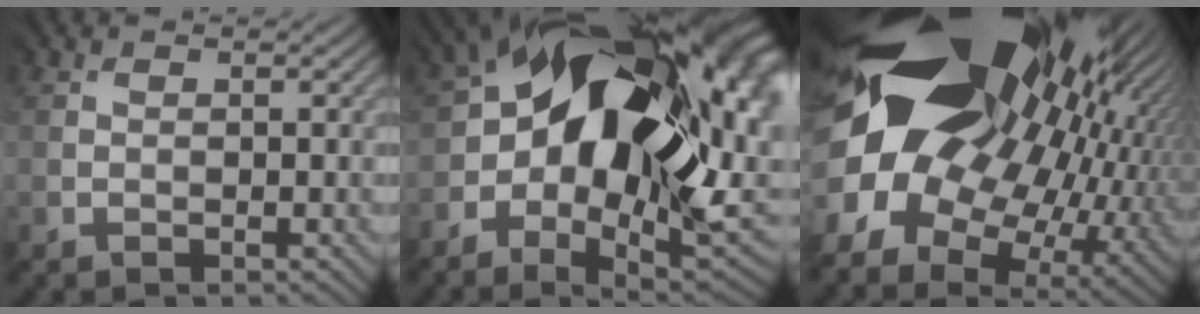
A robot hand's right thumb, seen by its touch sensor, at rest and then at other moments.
{"total": 22.1, "force": [2.2, 13.8, 17.1], "torque": [-0.287, -0.022, 0.057]}
{"total": 22.4, "force": [4.4, 15.7, 15.4], "torque": [-0.312, -0.036, 0.084]}